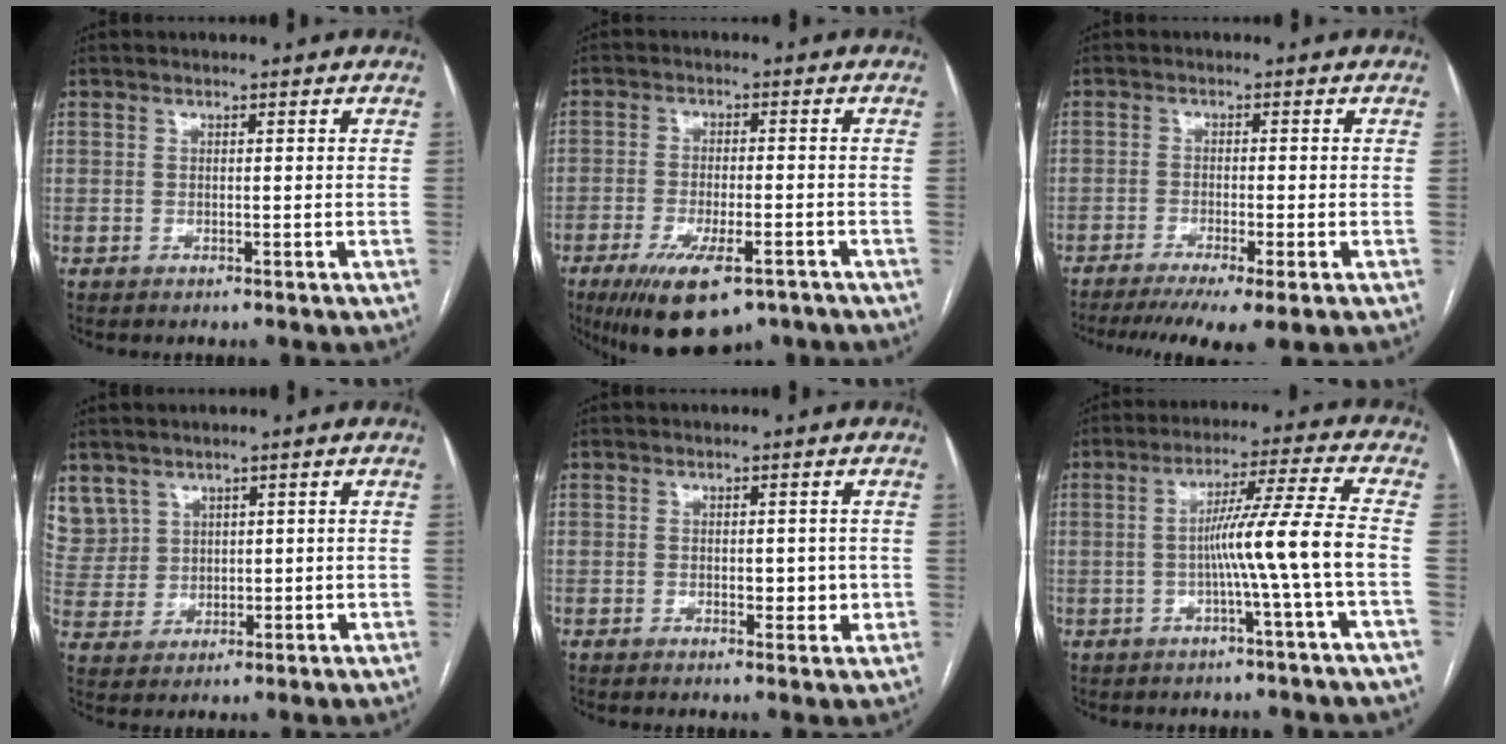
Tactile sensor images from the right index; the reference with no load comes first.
{"total": 11.9, "force": [-7.7, 3.6, 8.4], "torque": [-0.142, -0.018, -0.117]}
{"total": 9.4, "force": [-6.7, 0.6, 6.6], "torque": [-0.099, -0.017, -0.104]}
{"total": 8.6, "force": [5.3, 6.8, 0.9], "torque": [-0.032, 0.025, 0.128]}
{"total": 3.1, "force": [0.0, 1.8, 2.6], "torque": [-0.025, 0.002, 0.006]}
{"total": 9.3, "force": [-2.0, -2.3, 8.8], "torque": [-0.147, 0.013, -0.032]}